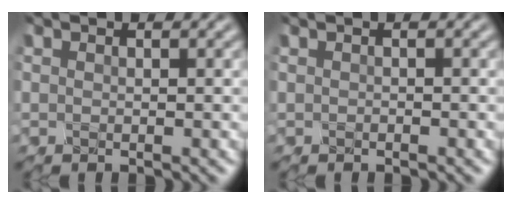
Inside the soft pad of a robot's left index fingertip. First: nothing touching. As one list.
[{"total": 0.0}]